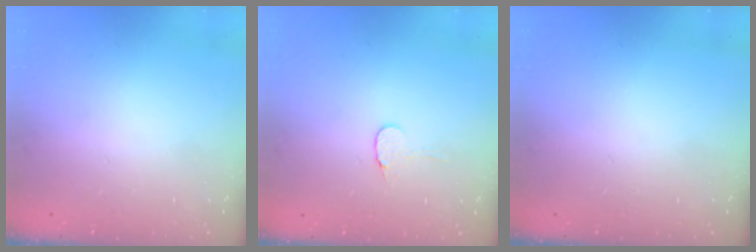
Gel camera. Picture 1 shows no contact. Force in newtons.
{"total": 4.5, "press": 4.5, "slide": 0.4}
{"total": 0.0}